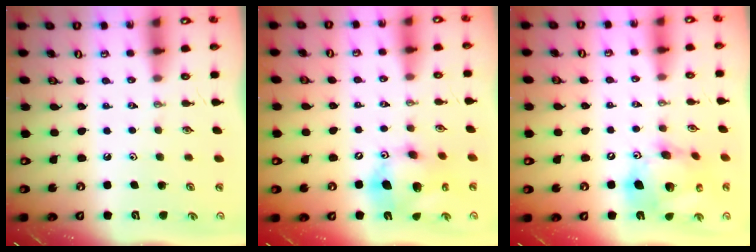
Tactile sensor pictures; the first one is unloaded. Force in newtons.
{"total": 14.2, "press": 13.9, "slide": 2.9}
{"total": 17.3, "press": 17.1, "slide": 2.6}